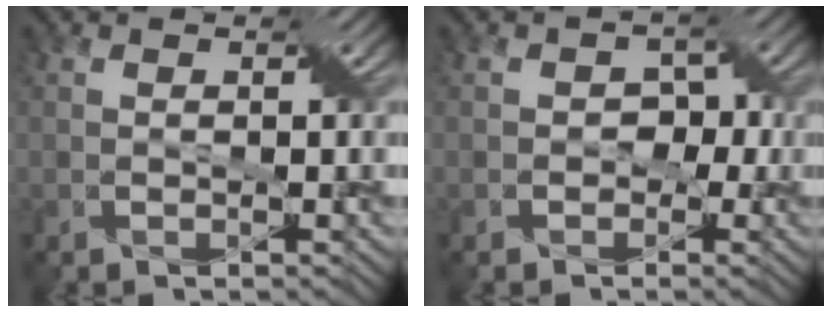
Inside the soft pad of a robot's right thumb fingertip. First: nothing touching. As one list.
[{"total": 2.1, "force": [-0.6, 2.0, 0.6], "torque": [0.005, 0.007, -0.015]}]